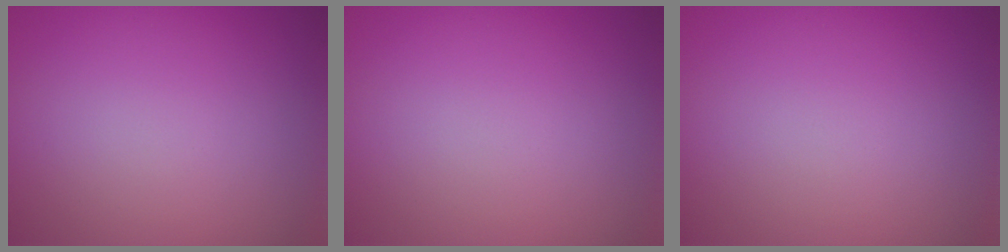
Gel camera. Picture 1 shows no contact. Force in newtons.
{"total": 0.0}
{"total": 0.0}